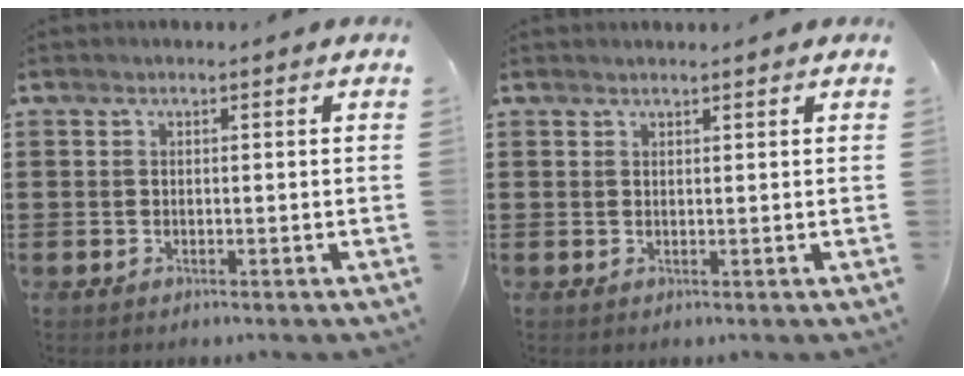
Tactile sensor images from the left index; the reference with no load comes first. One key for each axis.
{"total": 0.8, "fx": 0.8, "fy": 0.0, "fz": 0.2, "tx": -0.005, "ty": -0.002, "tz": 0.016}